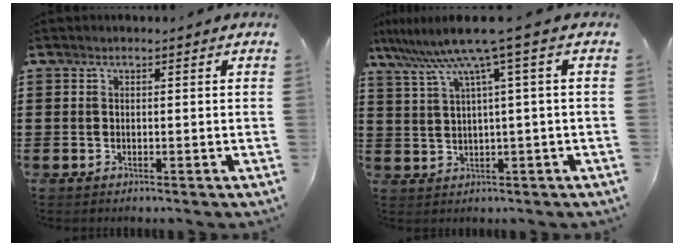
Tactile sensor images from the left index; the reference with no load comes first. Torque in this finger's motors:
{"motor_torque": [1.38, -0.77, 0.65, 0.20]}